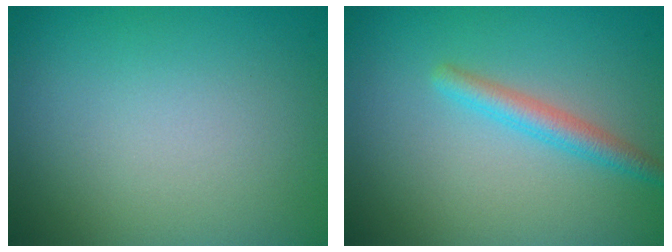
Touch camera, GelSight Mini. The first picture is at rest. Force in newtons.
{"total": 2.1, "press": 2.1, "slide": 0.1}